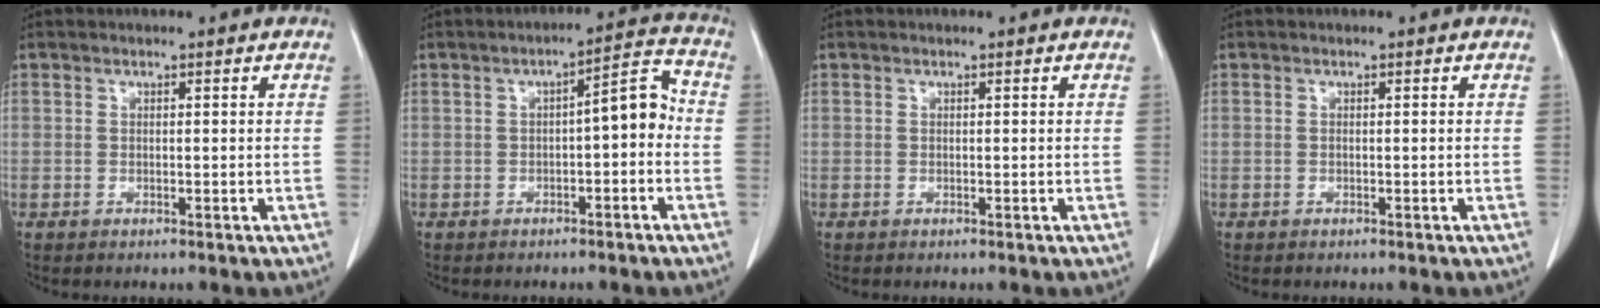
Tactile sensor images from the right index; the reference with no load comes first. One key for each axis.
{"total": 6.1, "fx": -0.9, "fy": 1.6, "fz": 5.9, "tx": -0.076, "ty": 0.028, "tz": -0.014}
{"total": 0.0}
{"total": 0.0}